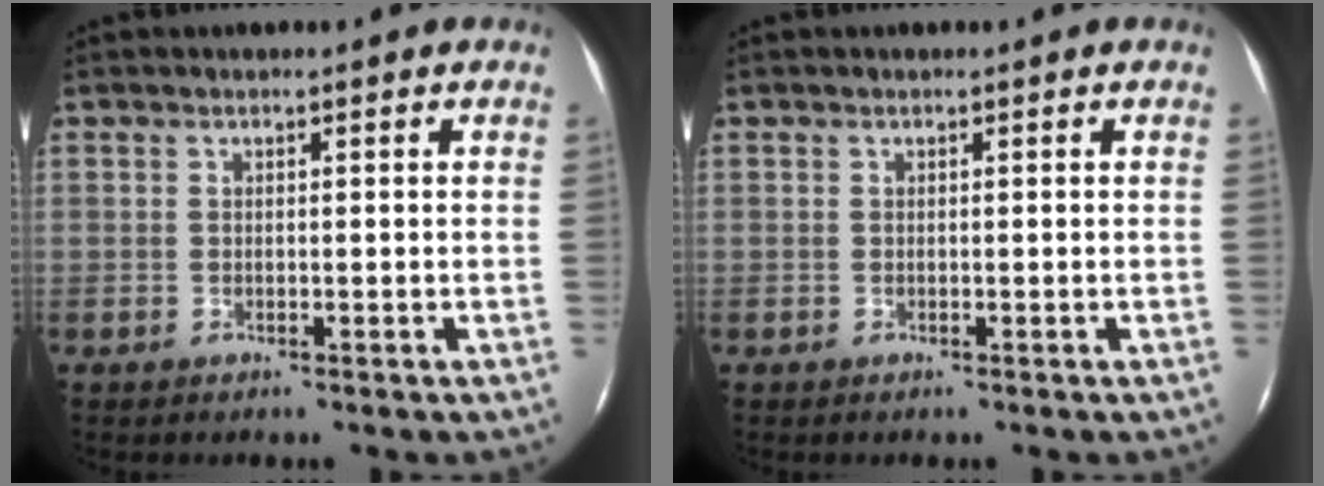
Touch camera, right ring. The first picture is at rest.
{"total": 0.0}